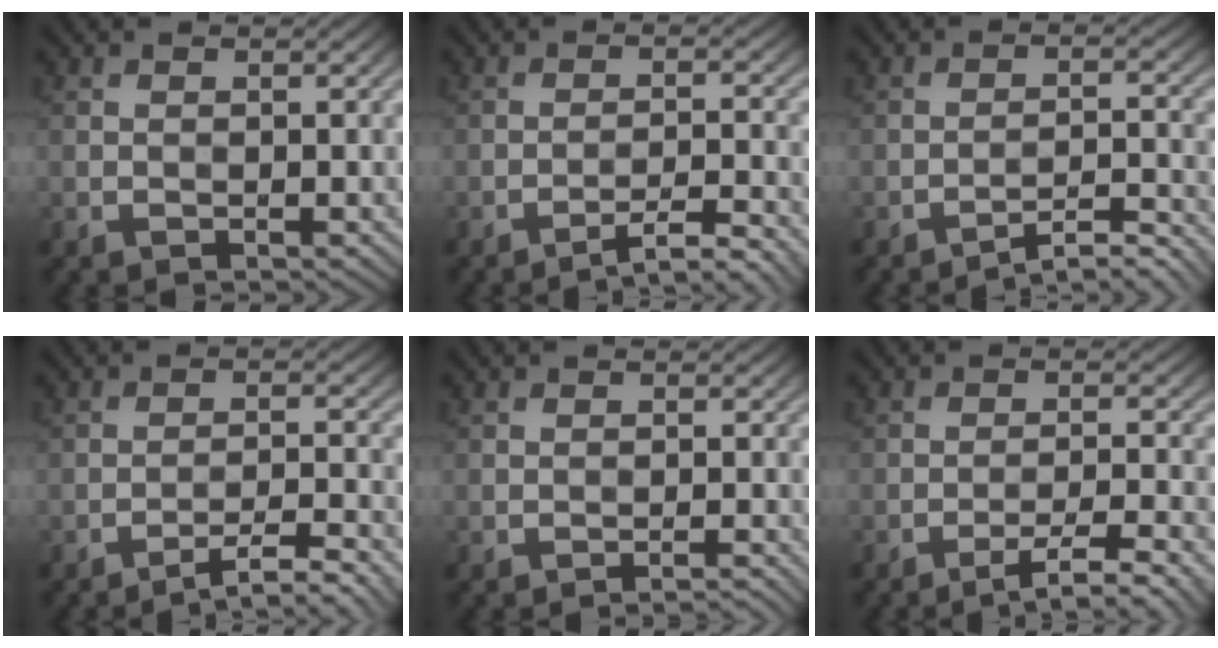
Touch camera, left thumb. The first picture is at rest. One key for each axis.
{"total": 4.4, "fx": -3.4, "fy": 0.5, "fz": 2.8, "tx": -0.046, "ty": 0.014, "tz": -0.055}
{"total": 5.0, "fx": -4.2, "fy": 0.6, "fz": 2.7, "tx": -0.043, "ty": 0.017, "tz": -0.064}
{"total": 4.9, "fx": -3.7, "fy": 0.6, "fz": 3.2, "tx": -0.053, "ty": 0.013, "tz": -0.058}
{"total": 1.0, "fx": -0.9, "fy": 0.0, "fz": 0.4, "tx": 0.005, "ty": 0.005, "tz": -0.019}
{"total": 5.0, "fx": -3.3, "fy": 0.8, "fz": 3.7, "tx": -0.065, "ty": 0.008, "tz": -0.051}